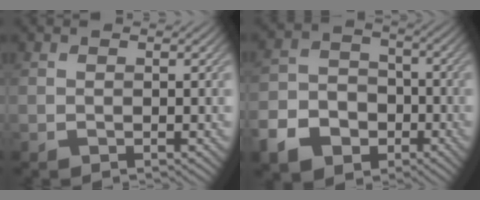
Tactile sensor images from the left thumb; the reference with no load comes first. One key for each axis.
{"total": 9.1, "fx": -4.7, "fy": 6.7, "fz": 3.9, "tx": -0.101, "ty": -0.021, "tz": -0.096}